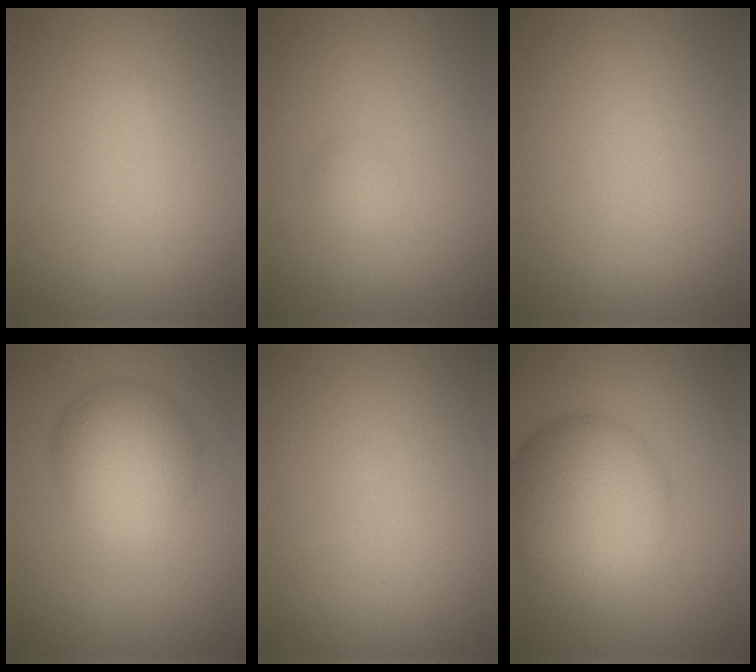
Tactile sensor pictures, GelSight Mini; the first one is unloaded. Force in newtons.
{"total": 1.1, "press": 1.1, "slide": 0.0}
{"total": 0.0}
{"total": 6.2, "press": 6.2, "slide": 0.3}
{"total": 0.0}
{"total": 10.6, "press": 10.6, "slide": 0.1}